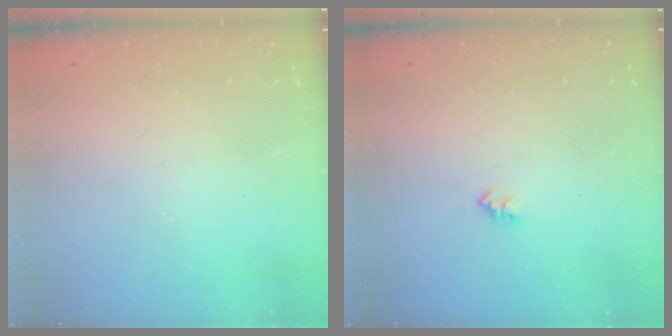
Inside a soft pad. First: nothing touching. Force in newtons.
{"total": 2.6, "press": 2.5, "slide": 0.4}